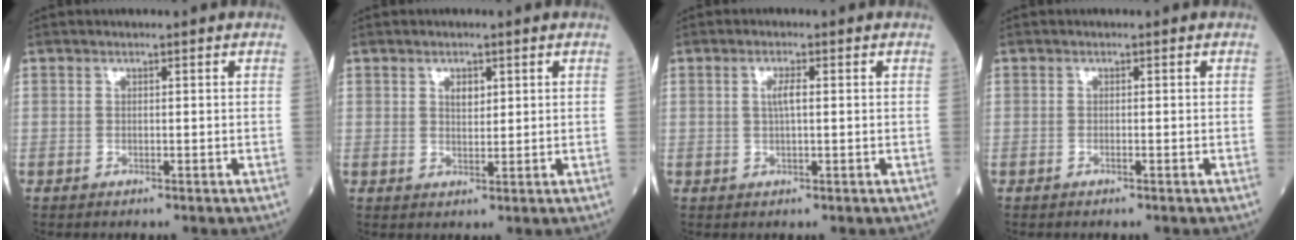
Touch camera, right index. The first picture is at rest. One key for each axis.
{"total": 2.1, "fx": 1.0, "fy": 1.1, "fz": 1.5, "tx": -0.022, "ty": -0.001, "tz": 0.017}
{"total": 2.2, "fx": 0.4, "fy": 0.3, "fz": 2.2, "tx": -0.043, "ty": 0.002, "tz": 0.006}
{"total": 0.0}